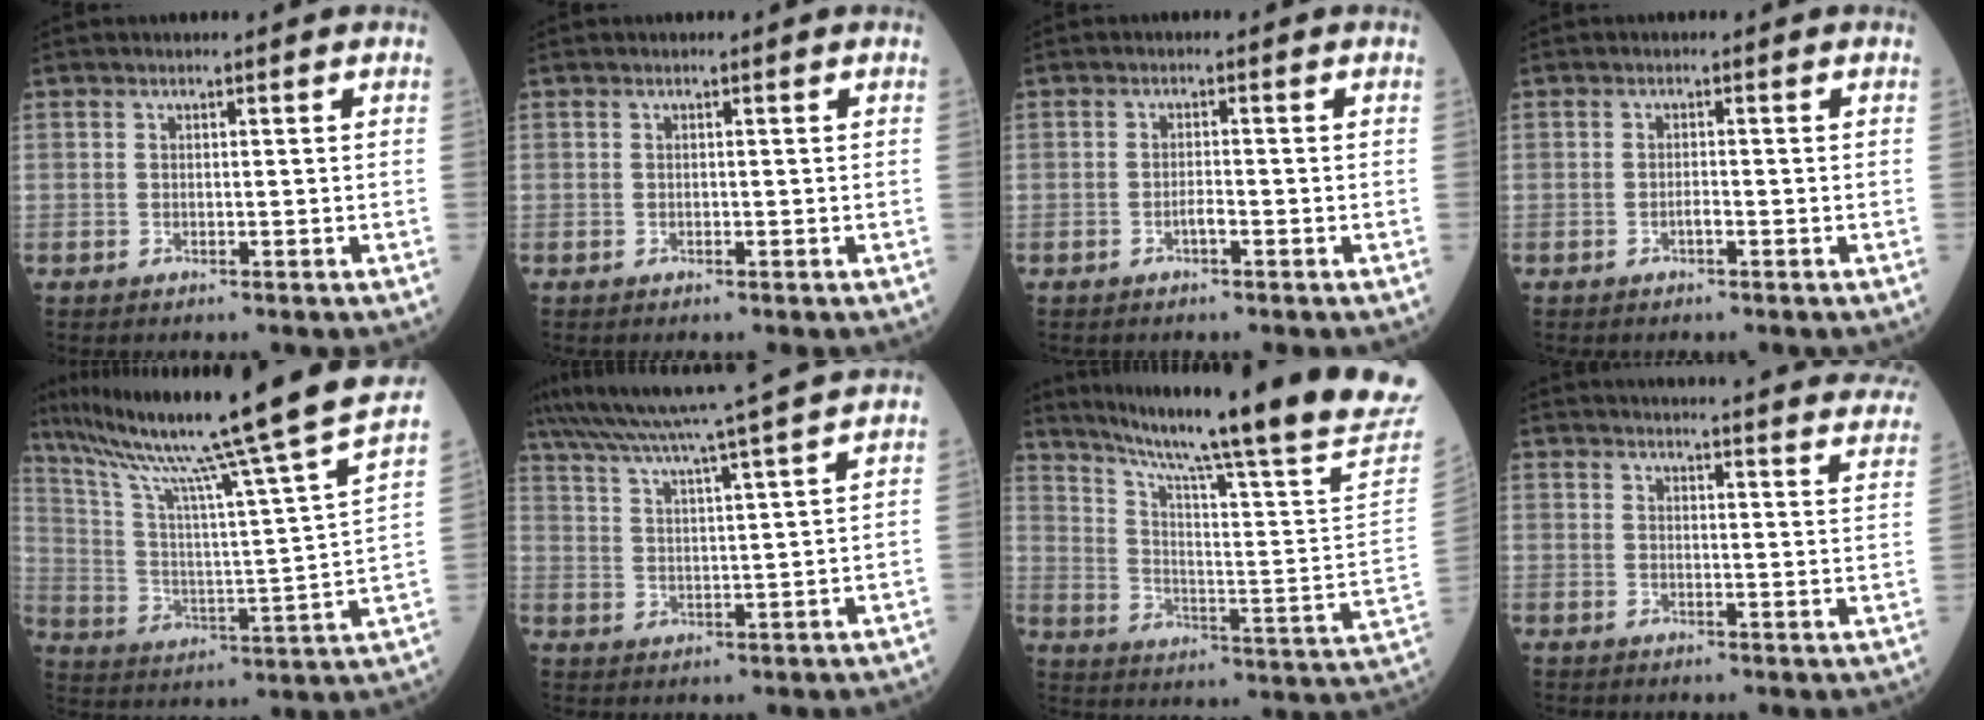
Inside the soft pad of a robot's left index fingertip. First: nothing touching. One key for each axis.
{"total": 0.0}
{"total": 1.3, "fx": -0.8, "fy": 0.2, "fz": 1.0, "tx": -0.019, "ty": 0.000, "tz": -0.016}
{"total": 0.9, "fx": -0.6, "fy": 0.1, "fz": 0.7, "tx": -0.014, "ty": 0.000, "tz": -0.011}
{"total": 26.7, "fx": 20.8, "fy": -2.2, "fz": 16.5, "tx": -0.277, "ty": -0.038, "tz": 0.306}
{"total": 15.0, "fx": 13.0, "fy": -2.2, "fz": 7.1, "tx": -0.131, "ty": -0.009, "tz": 0.186}
{"total": 28.7, "fx": 23.5, "fy": -1.5, "fz": 16.5, "tx": -0.254, "ty": -0.099, "tz": 0.312}
{"total": 30.5, "fx": 29.2, "fy": 2.9, "fz": 8.2, "tx": -0.117, "ty": -0.086, "tz": 0.327}